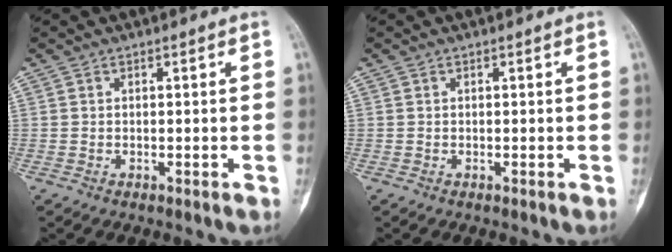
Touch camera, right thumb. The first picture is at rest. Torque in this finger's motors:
{"motor_torque": [0.46, -0.20, 0.11, -0.15, 0.10]}